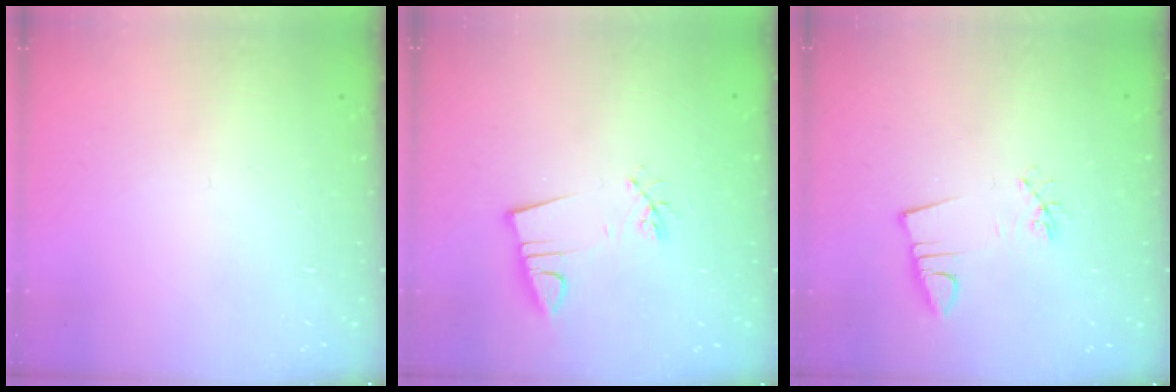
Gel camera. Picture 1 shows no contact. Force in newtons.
{"total": 3.4, "press": 2.0, "slide": 2.7}
{"total": 3.3, "press": 1.9, "slide": 2.7}